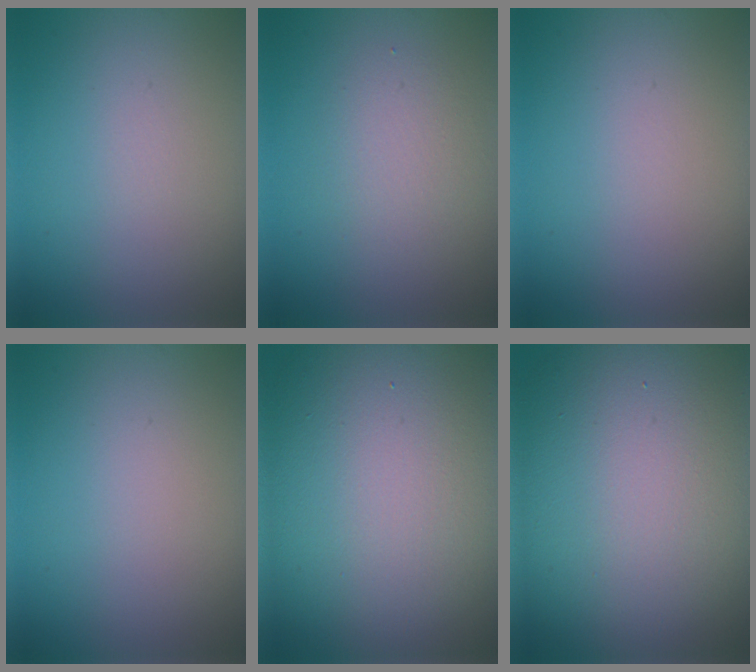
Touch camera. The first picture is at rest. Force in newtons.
{"total": 2.5, "press": 2.5, "slide": 0.2}
{"total": 0.0}
{"total": 0.0}
{"total": 19.1, "press": 19.1, "slide": 1.0}
{"total": 19.4, "press": 19.4, "slide": 0.6}